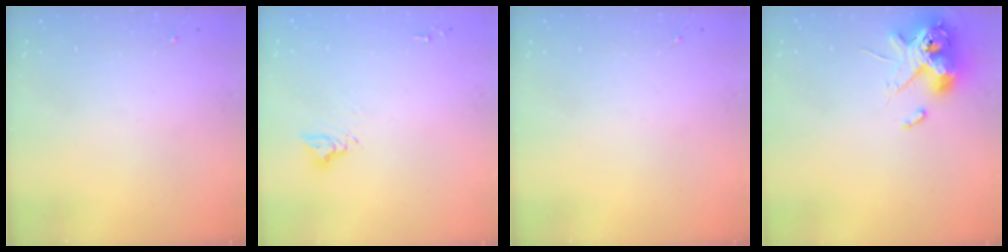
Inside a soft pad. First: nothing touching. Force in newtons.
{"total": 6.2, "press": 6.2, "slide": 0.3}
{"total": 0.0}
{"total": 13.2, "press": 13.0, "slide": 2.3}